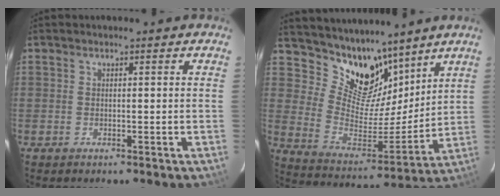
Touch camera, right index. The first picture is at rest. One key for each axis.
{"total": 14.5, "fx": 11.4, "fy": 7.2, "fz": 5.4, "tx": -0.103, "ty": -0.019, "tz": 0.211}